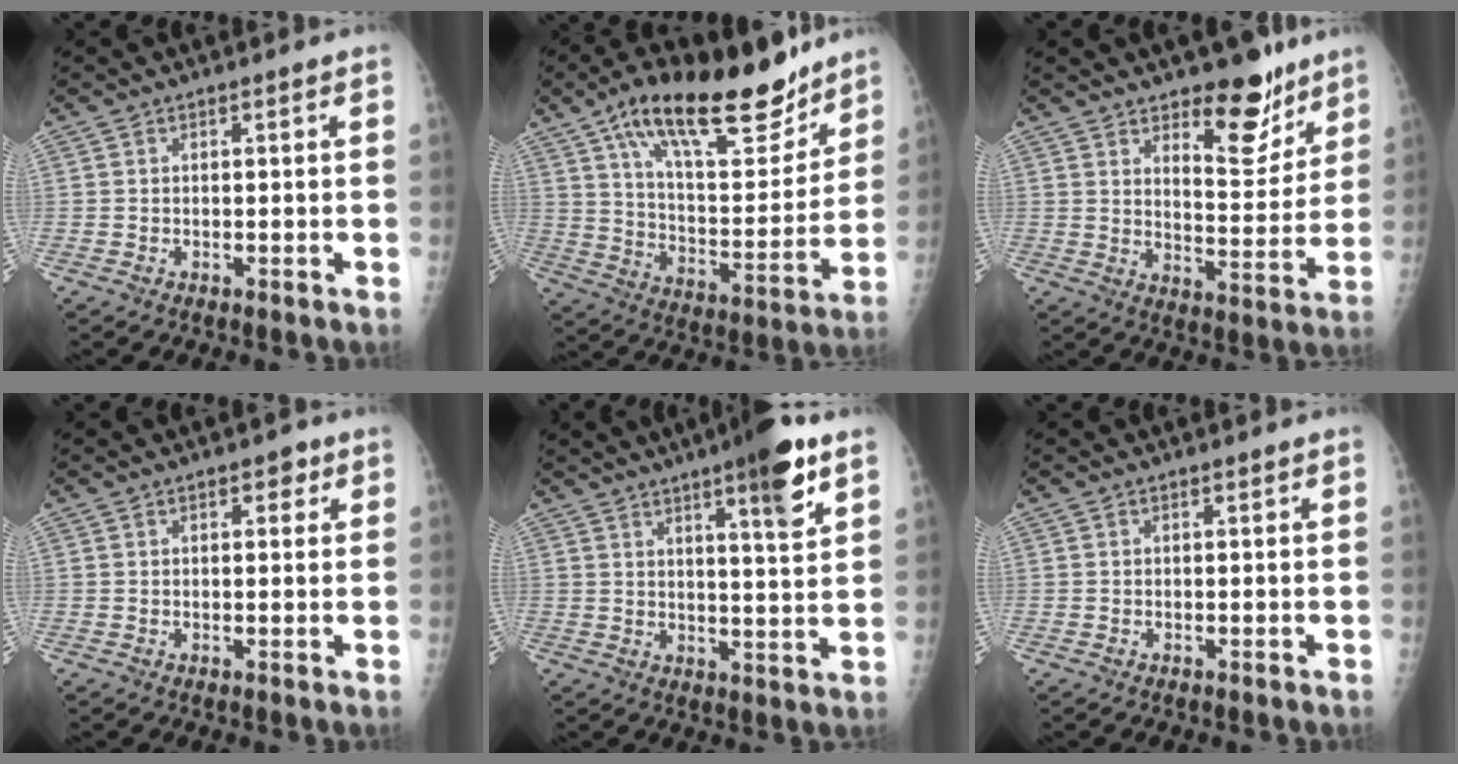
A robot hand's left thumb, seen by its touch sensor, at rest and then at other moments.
{"total": 23.9, "force": [16.1, 9.0, 15.2], "torque": [-0.205, -0.060, 0.266]}
{"total": 12.5, "force": [8.6, 5.3, 7.4], "torque": [-0.064, -0.063, 0.134]}
{"total": 2.6, "force": [1.2, 1.4, 1.7], "torque": [-0.010, -0.001, 0.014]}
{"total": 11.0, "force": [6.5, 1.7, 8.7], "torque": [-0.116, -0.031, 0.090]}
{"total": 0.0}